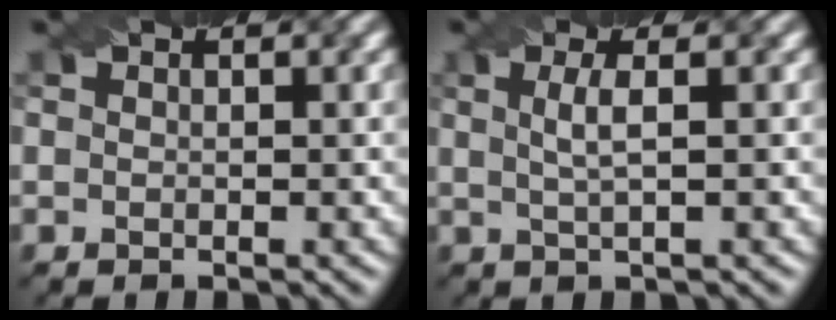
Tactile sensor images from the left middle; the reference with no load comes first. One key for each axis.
{"total": 2.1, "fx": 0.1, "fy": 0.5, "fz": 2.1, "tx": -0.037, "ty": 0.001, "tz": 0.003}